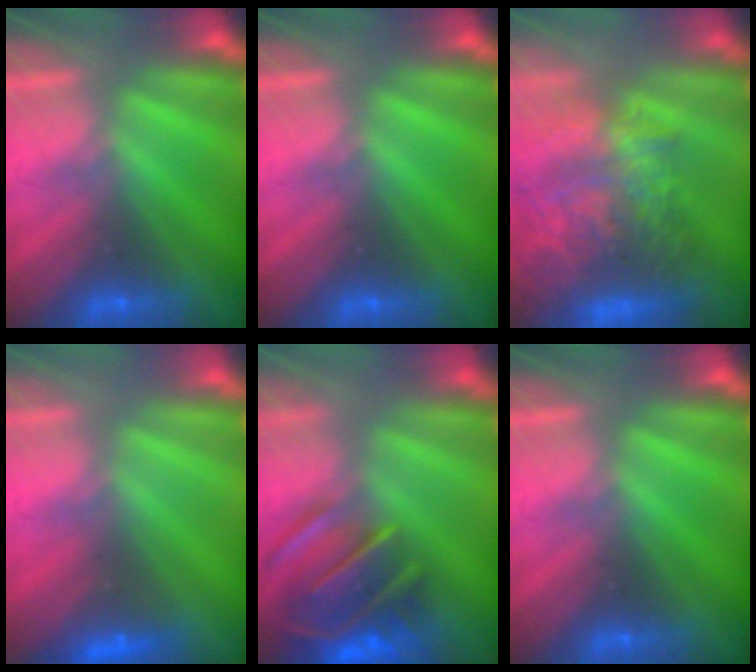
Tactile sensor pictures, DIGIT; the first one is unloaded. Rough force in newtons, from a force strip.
{"total": 0.0}
{"total": 9.5}
{"total": 2.3}
{"total": 6.5}
{"total": 0.0}